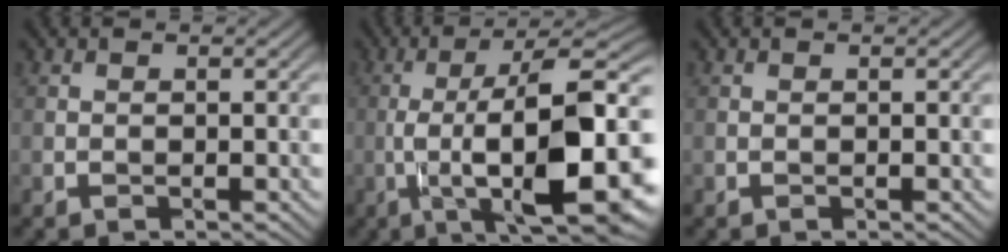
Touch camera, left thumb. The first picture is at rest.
{"total": 14.9, "force": [-2.2, 3.7, 14.3], "torque": [-0.225, 0.009, -0.035]}
{"total": 0.0}